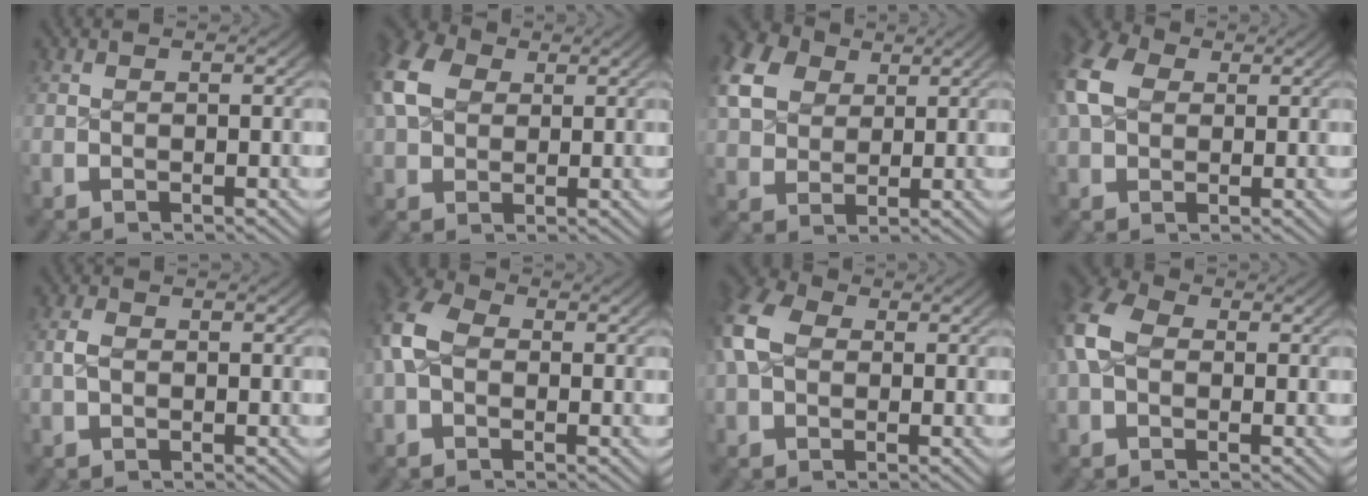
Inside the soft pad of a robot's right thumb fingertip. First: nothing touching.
{"total": 6.7, "force": [2.5, 4.9, 3.8], "torque": [-0.094, -0.004, 0.047]}
{"total": 8.5, "force": [3.4, 6.5, 4.3], "torque": [-0.102, -0.004, 0.061]}
{"total": 6.1, "force": [1.9, 4.6, 3.6], "torque": [-0.094, -0.006, 0.037]}
{"total": 1.2, "force": [-0.1, 0.9, 0.8], "torque": [-0.026, -0.005, 0.000]}
{"total": 4.9, "force": [0.4, 3.8, 3.1], "torque": [-0.079, -0.009, 0.006]}
{"total": 5.9, "force": [1.3, 4.4, 3.8], "torque": [-0.096, -0.008, 0.023]}
{"total": 5.3, "force": [0.8, 4.0, 3.5], "torque": [-0.088, -0.009, 0.014]}